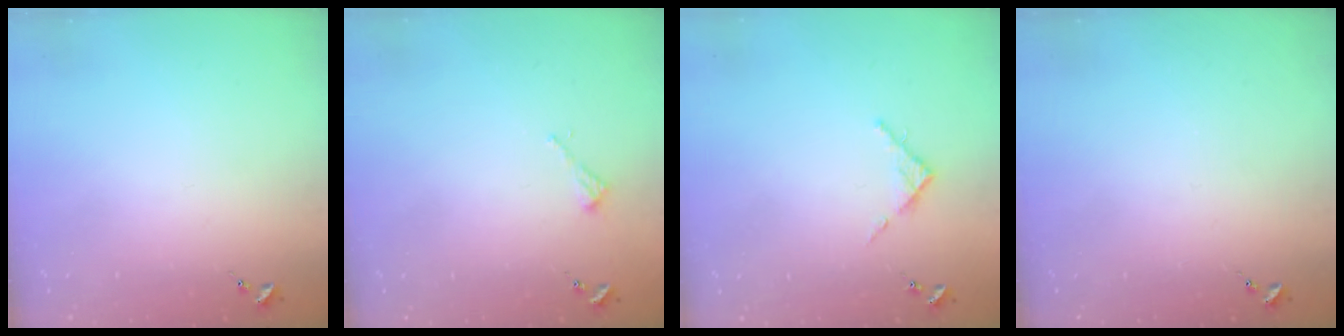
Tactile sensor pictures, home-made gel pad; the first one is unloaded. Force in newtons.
{"total": 2.2, "press": 2.2, "slide": 0.2}
{"total": 3.7, "press": 3.7, "slide": 0.5}
{"total": 0.0}